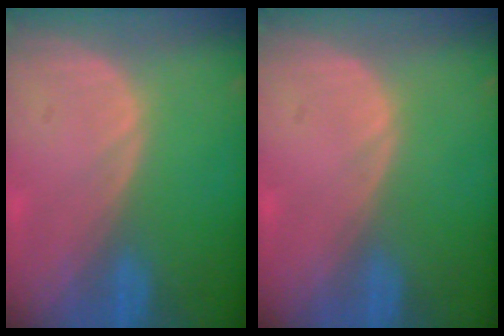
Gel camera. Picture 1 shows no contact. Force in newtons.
{"total": 0.0}